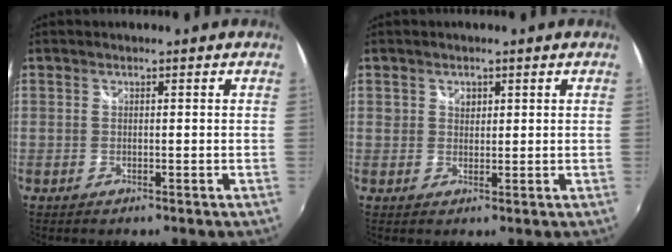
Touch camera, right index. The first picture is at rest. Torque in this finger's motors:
{"motor_torque": [-0.01, 0.02, 0.01, 0.02]}